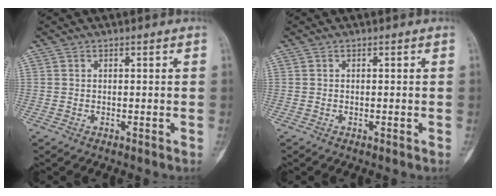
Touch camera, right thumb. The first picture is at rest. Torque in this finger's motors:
{"motor_torque": [-0.04, 0.11, -0.07, 0.03, -0.03]}